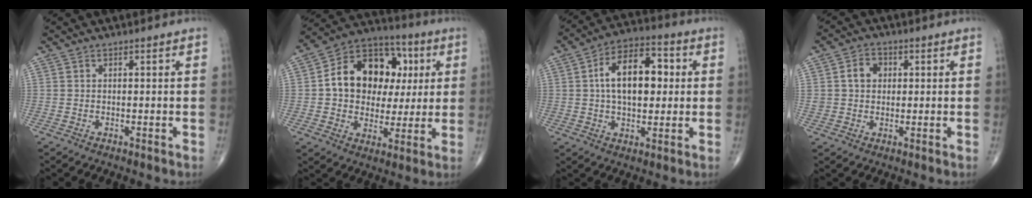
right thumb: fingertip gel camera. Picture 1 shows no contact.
{"total": 18.3, "force": [3.0, 13.9, 11.6], "torque": [-0.140, 0.020, 0.045]}
{"total": 14.2, "force": [1.9, 8.2, 11.5], "torque": [-0.163, 0.020, 0.022]}
{"total": 5.0, "force": [1.0, 4.2, 2.7], "torque": [-0.030, 0.006, 0.014]}